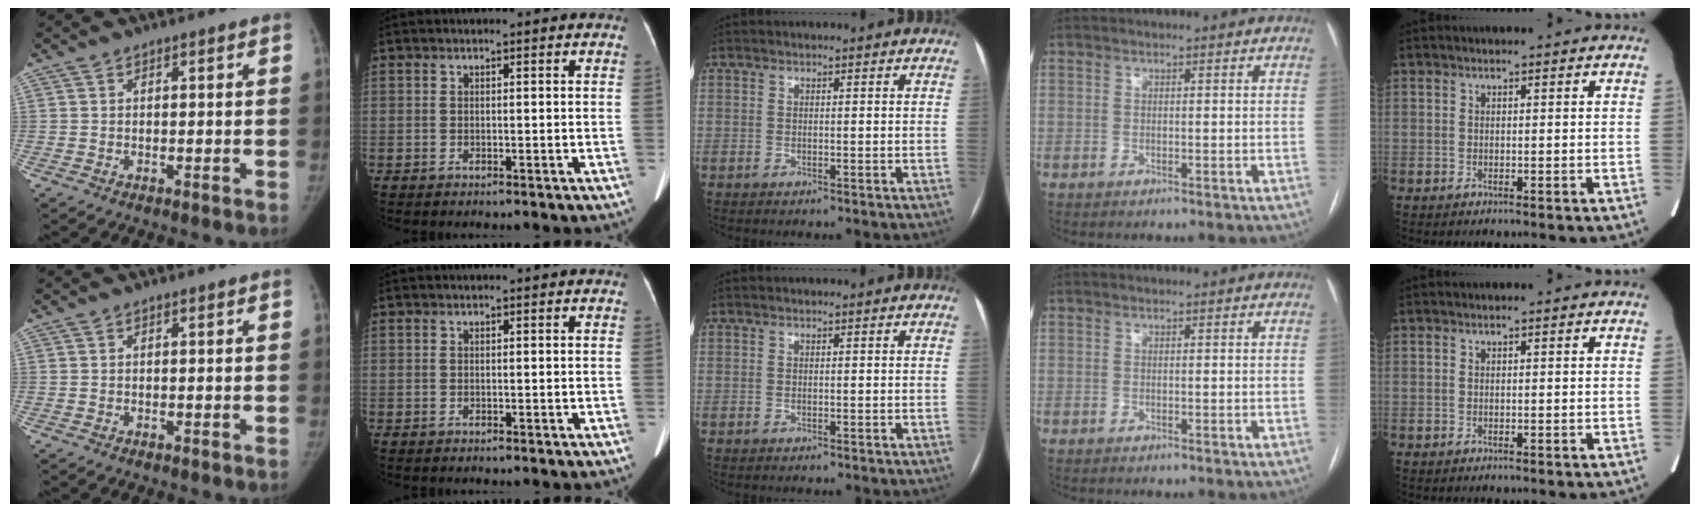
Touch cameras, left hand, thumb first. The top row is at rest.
{}